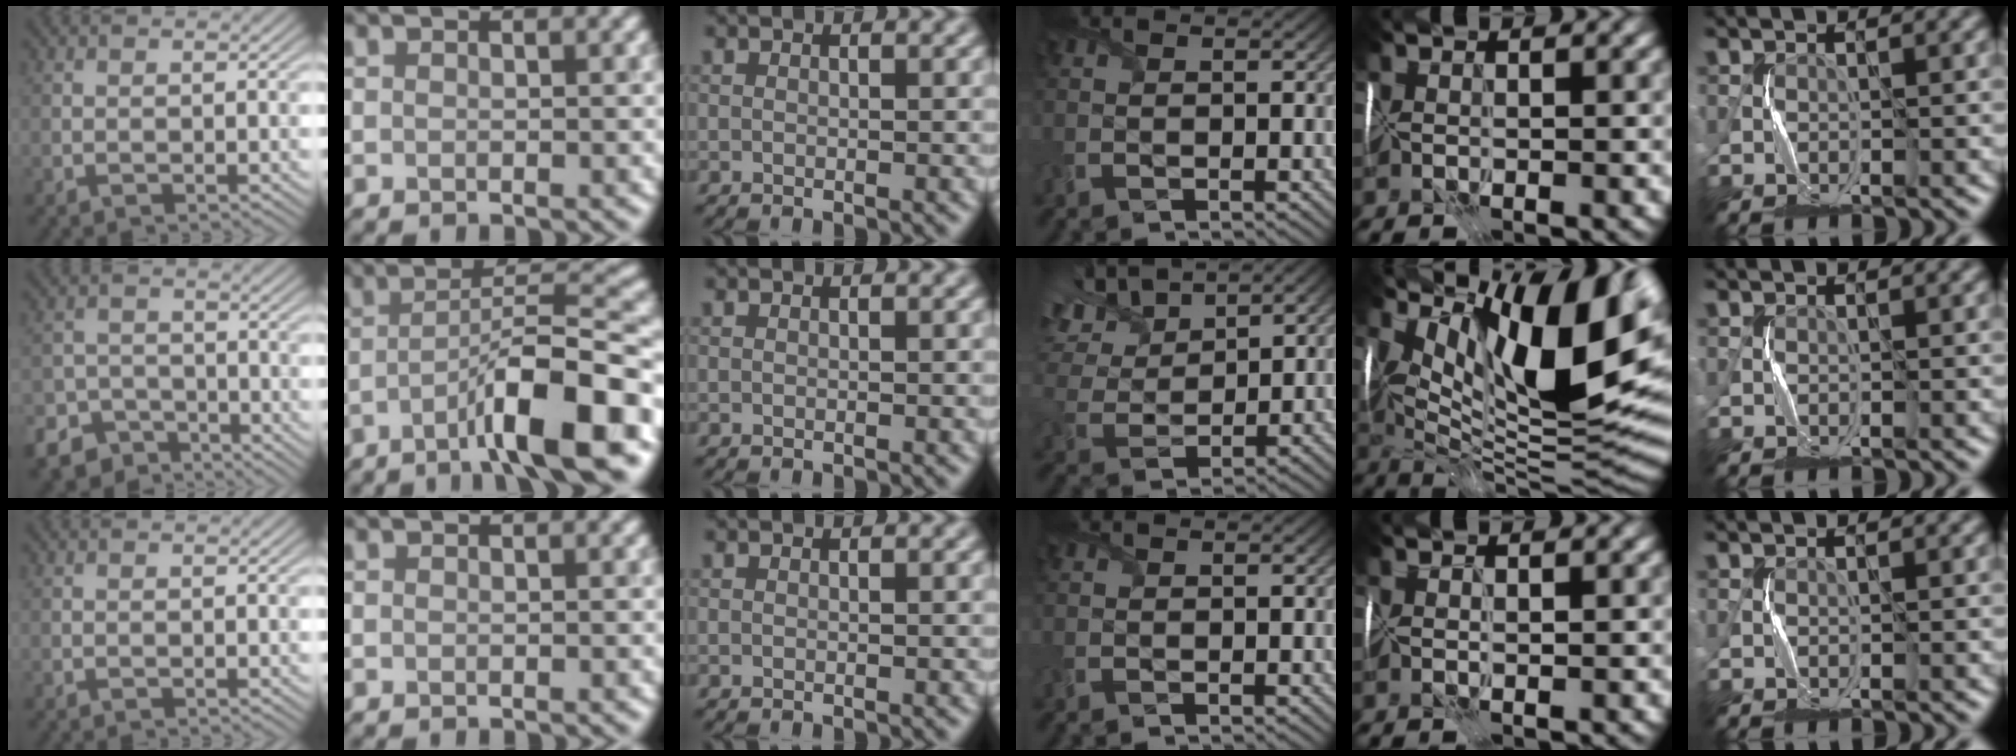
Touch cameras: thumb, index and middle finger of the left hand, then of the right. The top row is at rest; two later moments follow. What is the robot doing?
{"motion": "fold", "object": "tissue"}